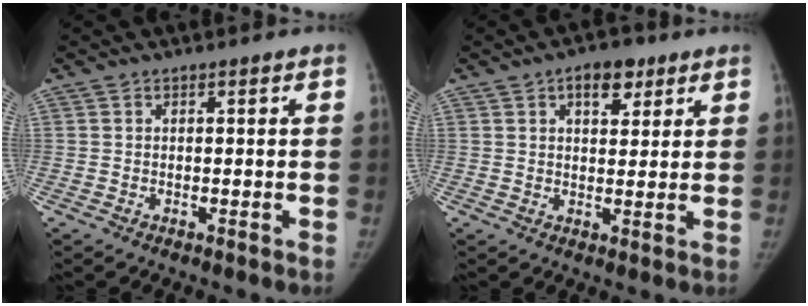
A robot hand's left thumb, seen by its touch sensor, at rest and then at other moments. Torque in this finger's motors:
{"motor_torque": [0.22, -0.12, 0.59, -0.62, 0.13]}